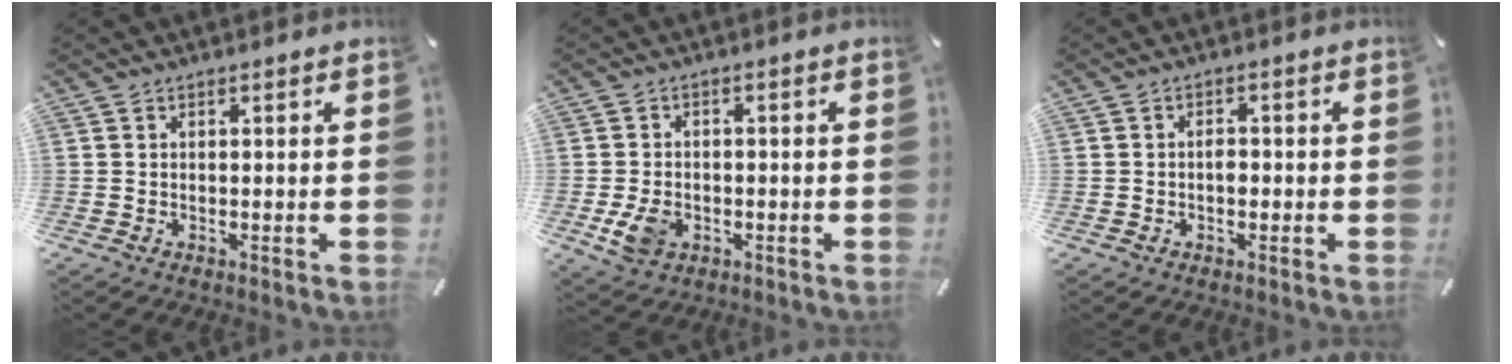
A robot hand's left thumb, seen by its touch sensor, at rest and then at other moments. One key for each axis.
{"total": 6.6, "fx": -2.0, "fy": 4.8, "fz": 4.0, "tx": -0.088, "ty": 0.001, "tz": -0.038}
{"total": 2.0, "fx": -0.4, "fy": 1.3, "fz": 1.5, "tx": -0.029, "ty": 0.004, "tz": -0.009}